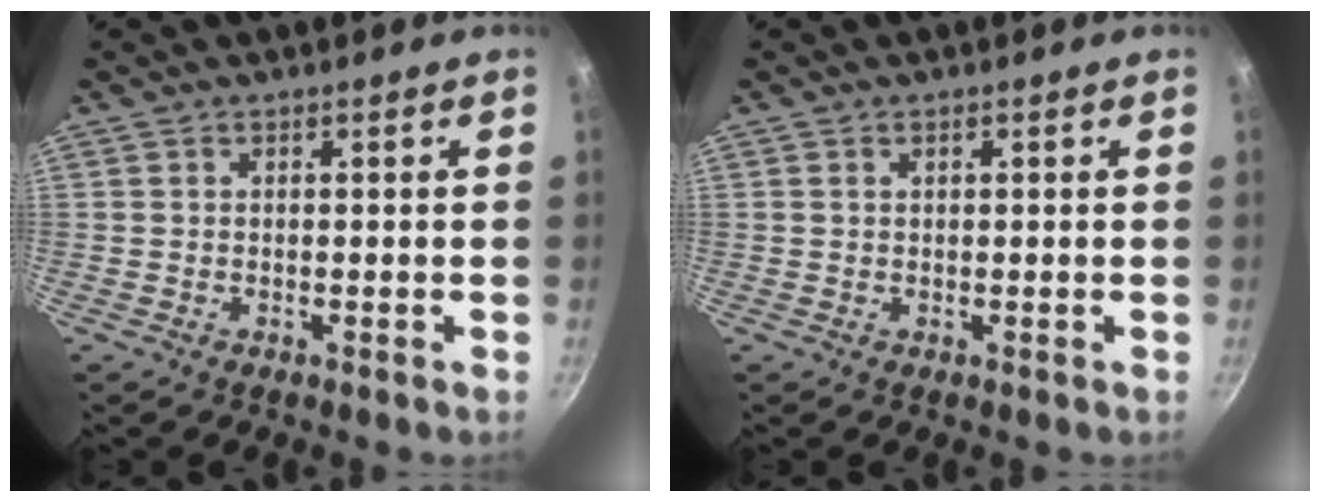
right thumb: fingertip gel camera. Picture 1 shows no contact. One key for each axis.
{"total": 0.7, "fx": 0.3, "fy": 0.4, "fz": 0.4, "tx": -0.004, "ty": 0.003, "tz": 0.006}